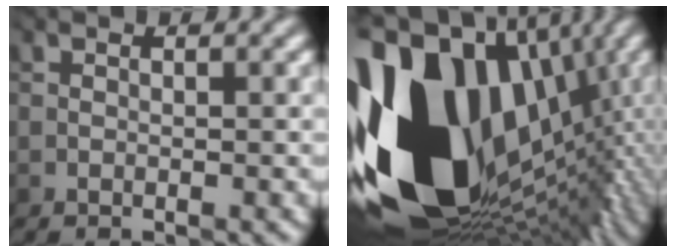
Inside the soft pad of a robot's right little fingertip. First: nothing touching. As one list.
[{"total": 20.7, "force": [-1.3, 14.3, 14.9], "torque": [-0.295, -0.041, 0.015]}]